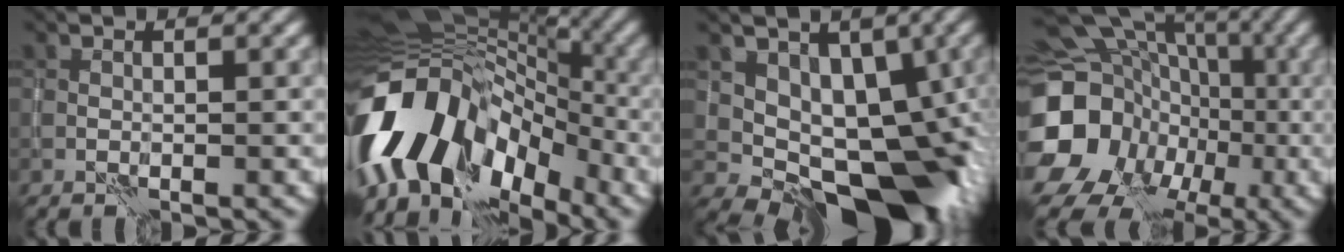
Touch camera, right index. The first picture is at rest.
{"total": 14.9, "force": [-5.3, 9.5, 10.2], "torque": [-0.209, 0.003, -0.102]}
{"total": 10.6, "force": [0.4, 6.7, 8.2], "torque": [-0.090, -0.014, 0.005]}
{"total": 18.0, "force": [-2.9, 16.2, 7.2], "torque": [-0.152, -0.013, -0.077]}